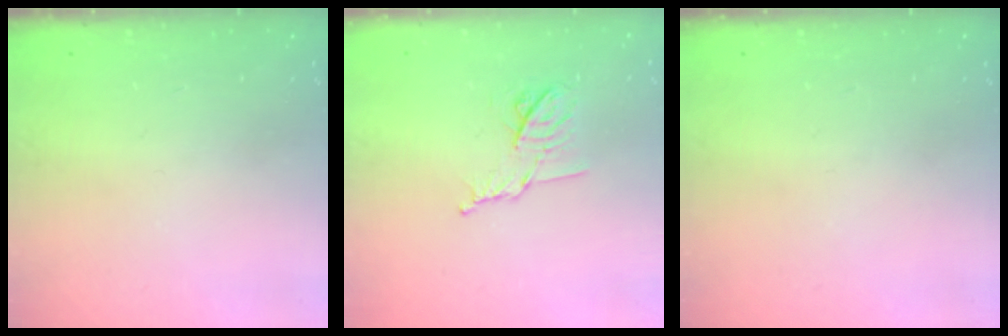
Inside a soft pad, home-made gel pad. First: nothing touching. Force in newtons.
{"total": 9.4, "press": 9.4, "slide": 0.7}
{"total": 0.0}